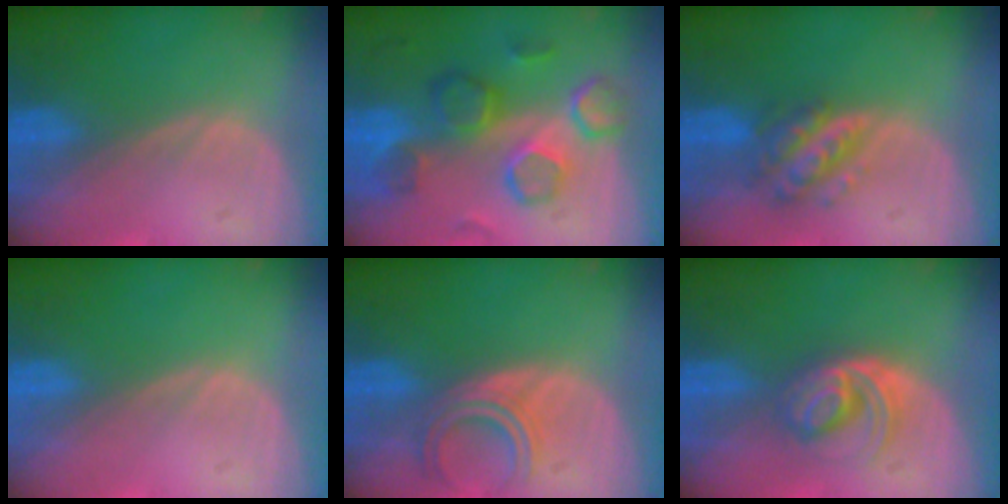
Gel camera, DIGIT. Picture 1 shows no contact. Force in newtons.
{"total": 9.7, "press": 8.9, "slide": 3.8}
{"total": 5.9, "press": 5.3, "slide": 2.6}
{"total": 0.0}
{"total": 4.5, "press": 4.5, "slide": 0.7}
{"total": 6.3, "press": 5.4, "slide": 3.2}